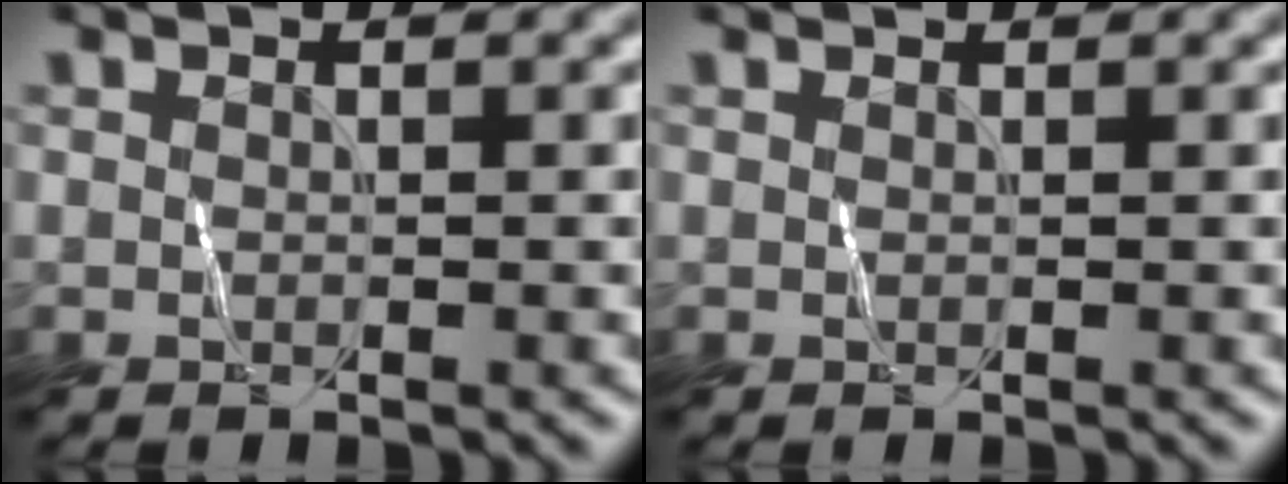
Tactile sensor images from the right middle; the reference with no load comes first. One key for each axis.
{"total": 1.0, "fx": 1.0, "fy": 0.0, "fz": 0.2, "tx": -0.006, "ty": 0.000, "tz": 0.015}